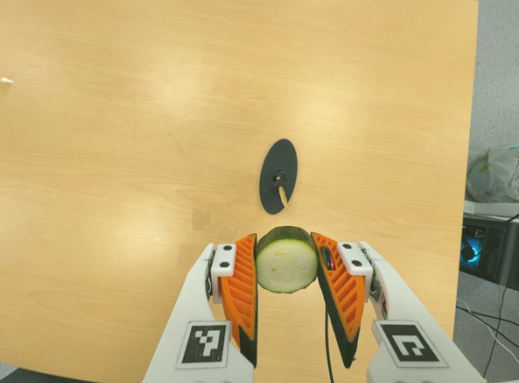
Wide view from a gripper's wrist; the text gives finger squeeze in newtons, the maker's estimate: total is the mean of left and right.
{"total": 11.9, "left": 11.3, "right": 12.5}